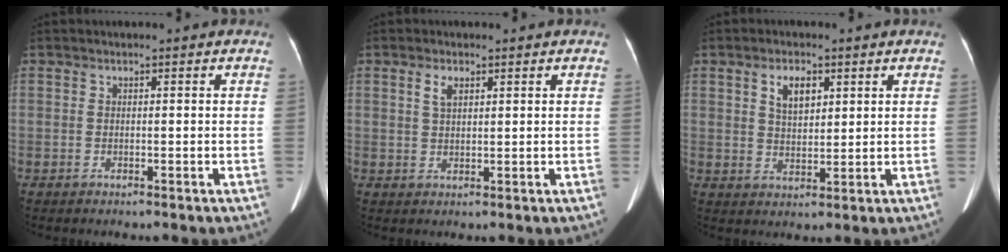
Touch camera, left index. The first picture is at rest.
{"total": 2.3, "force": [1.3, 0.9, 1.7], "torque": [-0.037, 0.006, 0.028]}
{"total": 4.5, "force": [2.1, 2.2, 3.3], "torque": [-0.061, 0.010, 0.038]}